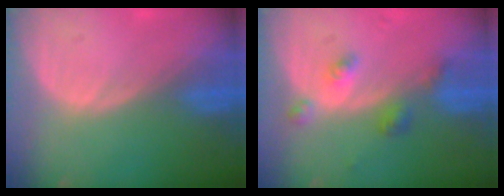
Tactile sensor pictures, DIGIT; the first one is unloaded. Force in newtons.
{"total": 4.3, "press": 3.9, "slide": 1.8}